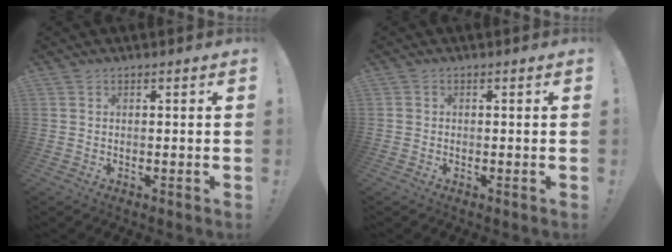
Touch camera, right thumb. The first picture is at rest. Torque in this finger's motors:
{"motor_torque": [0.00, -0.22, 0.08, 0.00, -0.03]}